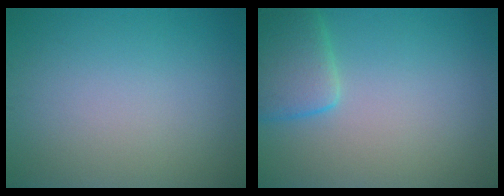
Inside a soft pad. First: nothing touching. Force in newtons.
{"total": 4.1, "press": 4.1, "slide": 0.4}